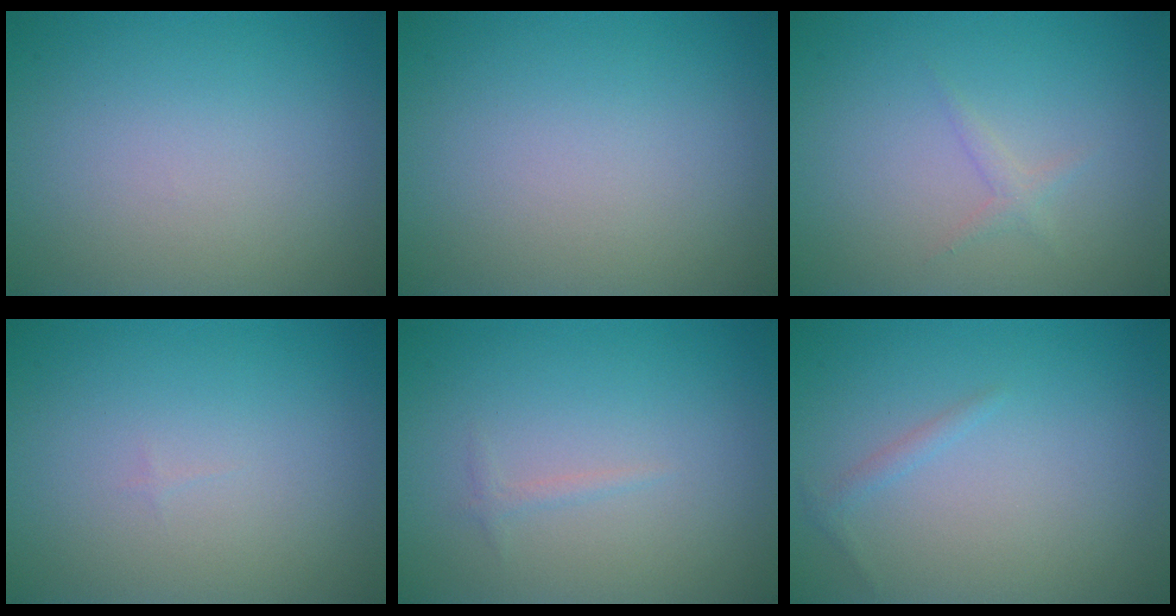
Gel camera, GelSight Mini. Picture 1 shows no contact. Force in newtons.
{"total": 0.0}
{"total": 0.9, "press": 0.9, "slide": 0.0}
{"total": 0.0}
{"total": 0.6, "press": 0.6, "slide": 0.1}
{"total": 0.8, "press": 0.8, "slide": 0.0}